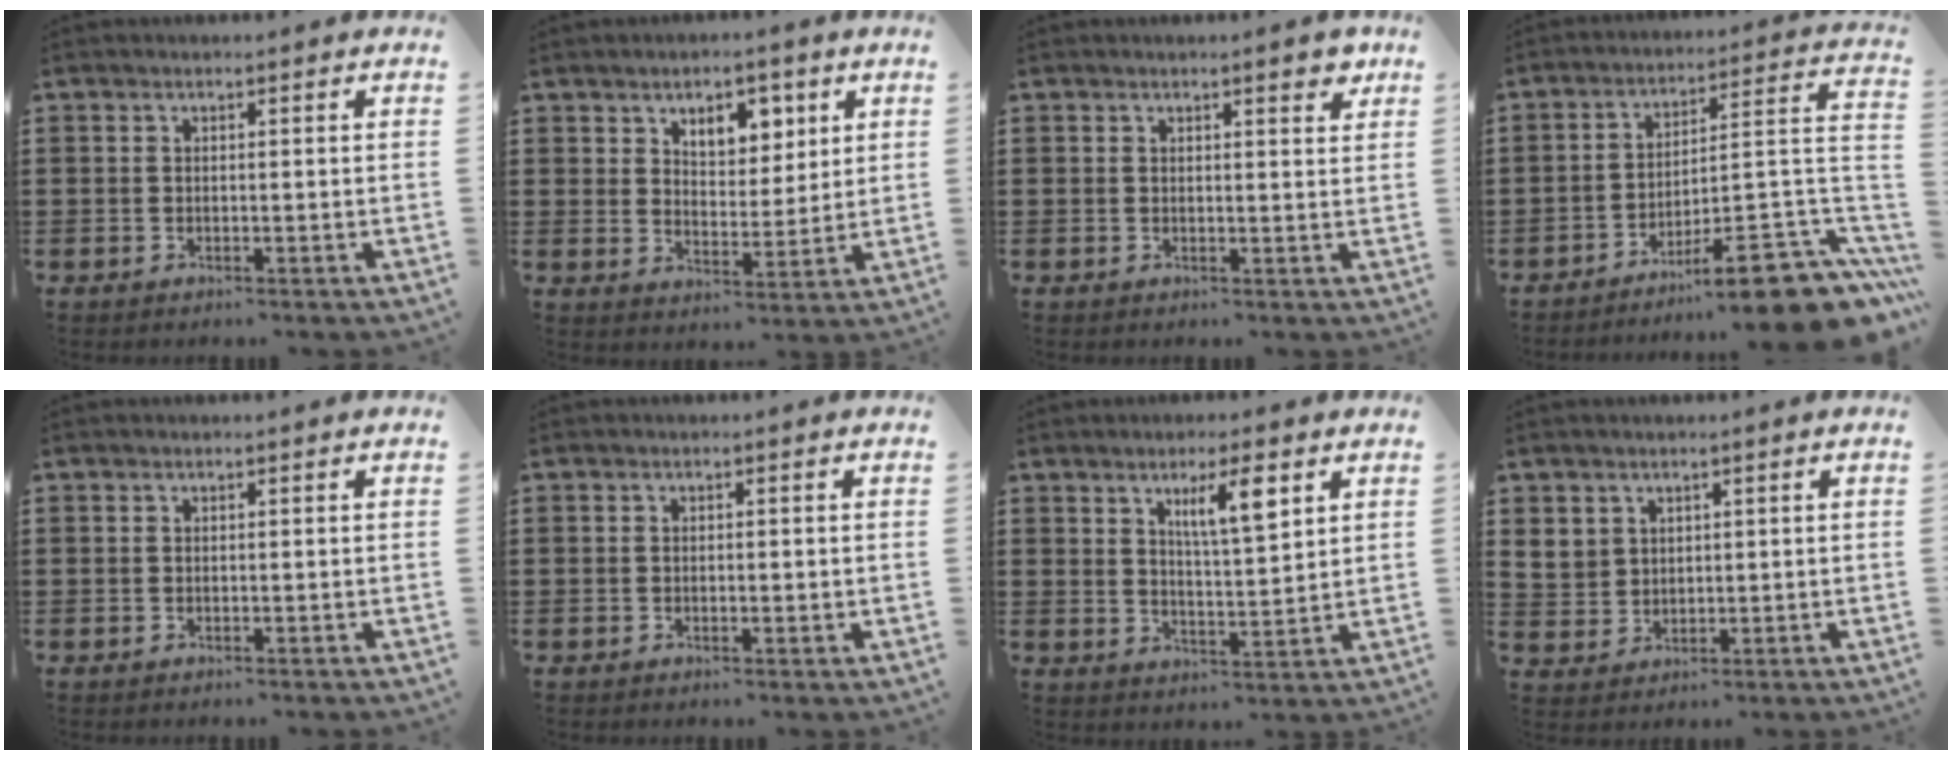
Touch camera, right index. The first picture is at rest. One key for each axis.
{"total": 5.9, "fx": 3.6, "fy": 3.7, "fz": 2.8, "tx": -0.048, "ty": 0.001, "tz": 0.060}
{"total": 2.3, "fx": 1.6, "fy": 0.5, "fz": 1.6, "tx": -0.018, "ty": 0.000, "tz": 0.024}
{"total": 10.9, "fx": -8.3, "fy": 1.7, "fz": 6.9, "tx": -0.087, "ty": 0.015, "tz": -0.152}
{"total": 0.0}
{"total": 0.6, "fx": -0.1, "fy": 0.4, "fz": 0.4, "tx": -0.009, "ty": 0.001, "tz": -0.001}
{"total": 6.5, "fx": 3.6, "fy": 1.4, "fz": 5.3, "tx": -0.096, "ty": 0.002, "tz": 0.055}
{"total": 3.4, "fx": 1.9, "fy": 2.8, "fz": 0.5, "tx": -0.026, "ty": 0.010, "tz": 0.038}